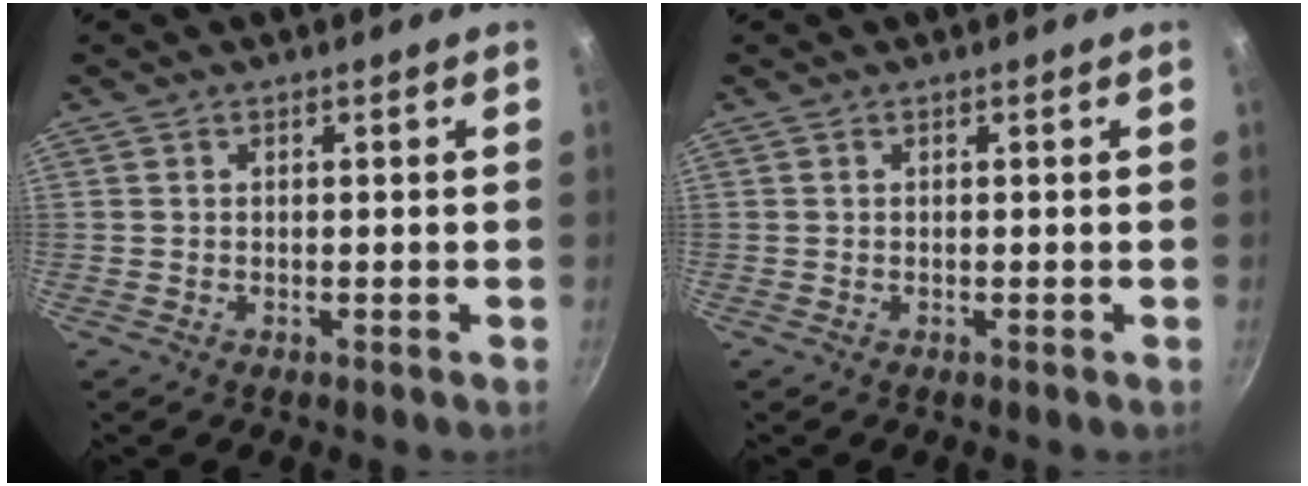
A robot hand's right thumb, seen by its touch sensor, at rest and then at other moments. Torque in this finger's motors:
{"motor_torque": [0.00, 0.00, 0.13, -0.13, 0.00]}